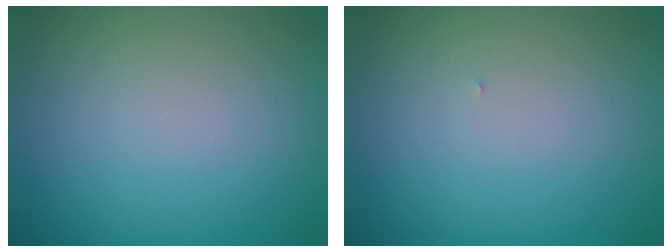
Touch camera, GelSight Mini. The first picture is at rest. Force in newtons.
{"total": 0.0}